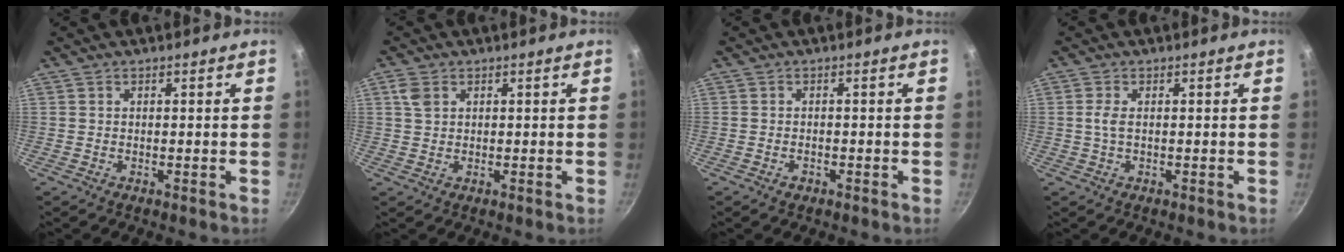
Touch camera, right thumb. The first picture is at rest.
{"total": 3.0, "force": [1.1, 2.2, 1.8], "torque": [-0.034, 0.001, 0.022]}
{"total": 1.3, "force": [-0.8, 0.8, 0.6], "torque": [-0.013, 0.007, -0.012]}
{"total": 2.1, "force": [0.1, 0.9, 1.9], "torque": [-0.046, 0.002, 0.001]}